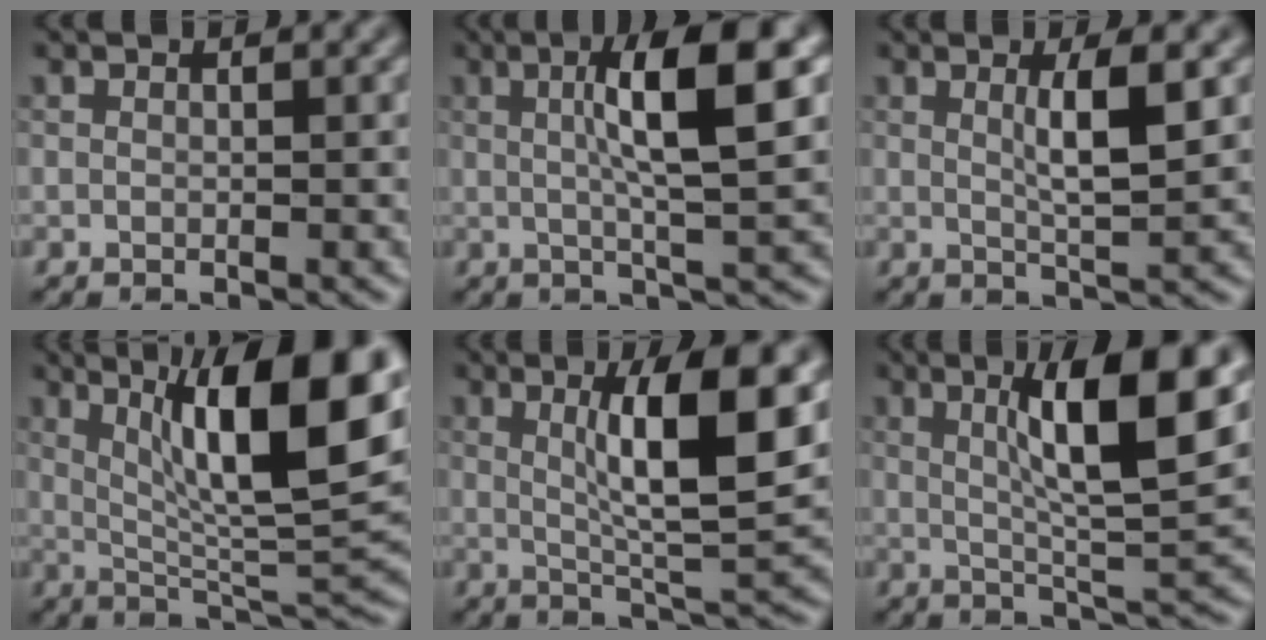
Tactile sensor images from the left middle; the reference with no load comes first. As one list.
[{"total": 7.4, "force": [1.7, 1.3, 7.1], "torque": [-0.104, 0.012, 0.023]}, {"total": 3.6, "force": [0.9, 0.6, 3.5], "torque": [-0.058, -0.003, 0.016]}, {"total": 13.1, "force": [4.6, 3.0, 11.9], "torque": [-0.177, 0.008, 0.078]}, {"total": 8.7, "force": [2.3, 1.8, 8.3], "torque": [-0.118, -0.004, 0.042]}, {"total": 9.7, "force": [2.9, 1.9, 9.1], "torque": [-0.131, 0.002, 0.049]}]